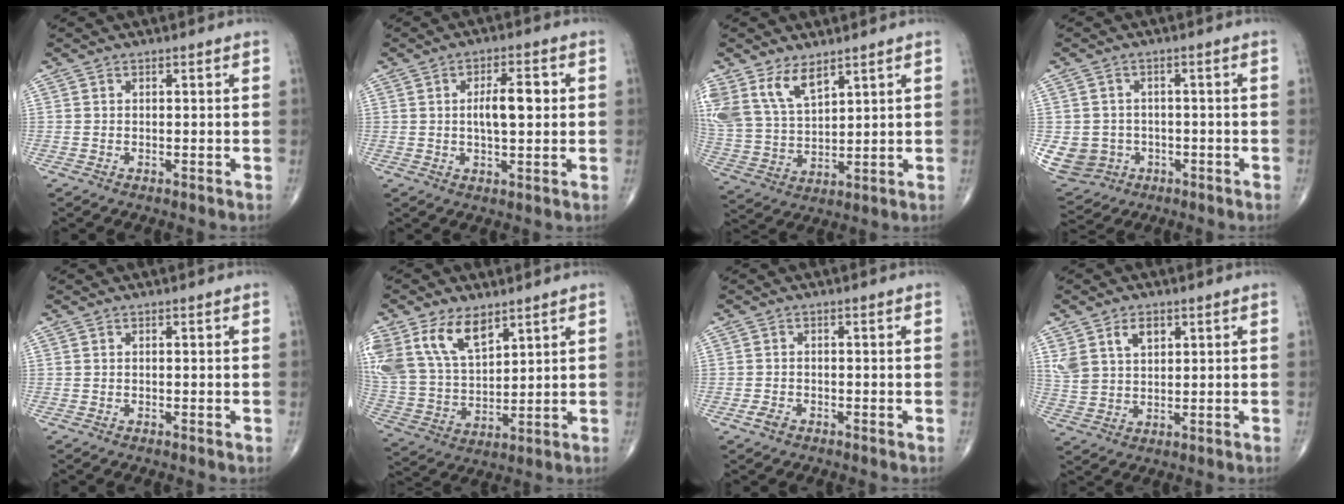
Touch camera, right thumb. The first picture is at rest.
{"total": 7.0, "force": [0.8, 2.8, 6.4], "torque": [-0.099, 0.004, 0.013]}
{"total": 11.1, "force": [7.0, 5.5, 6.6], "torque": [-0.121, -0.025, 0.156]}
{"total": 8.6, "force": [-1.9, 8.0, 2.5], "torque": [-0.051, 0.012, -0.018]}
{"total": 0.0}
{"total": 15.8, "force": [8.8, 8.9, 9.7], "torque": [-0.182, -0.025, 0.183]}
{"total": 1.7, "force": [-0.9, 1.0, 1.0], "torque": [-0.020, 0.001, -0.020]}
{"total": 7.3, "force": [3.5, 4.6, 4.4], "torque": [-0.073, -0.010, 0.075]}